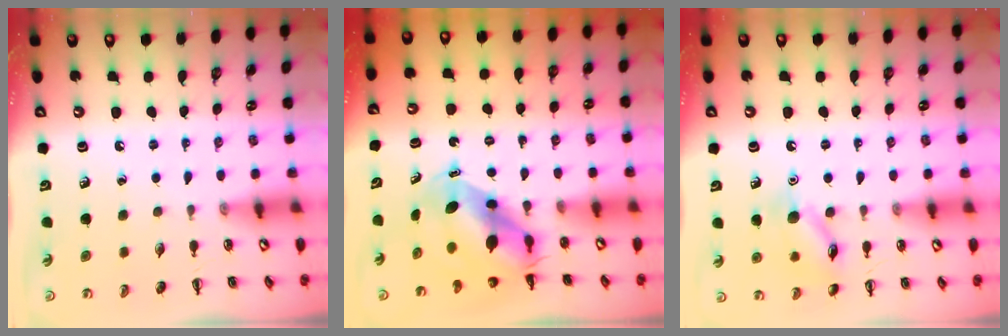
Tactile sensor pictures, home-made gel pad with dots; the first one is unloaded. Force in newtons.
{"total": 6.4, "press": 6.2, "slide": 1.8}
{"total": 11.0, "press": 11.0, "slide": 0.5}